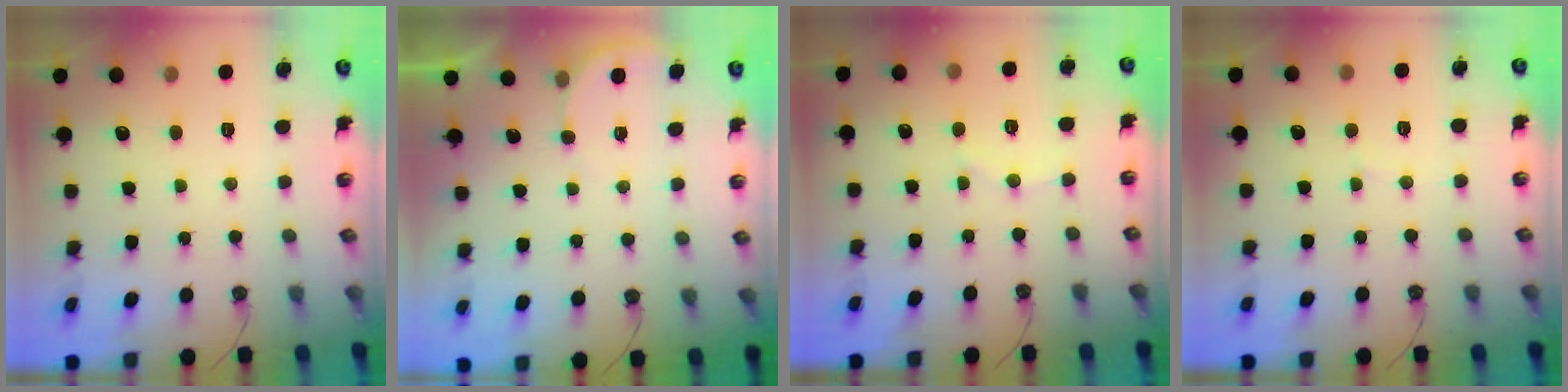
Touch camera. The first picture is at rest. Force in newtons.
{"total": 1.6, "press": 1.6, "slide": 0.1}
{"total": 5.6, "press": 5.6, "slide": 0.6}
{"total": 2.9, "press": 2.9, "slide": 0.2}